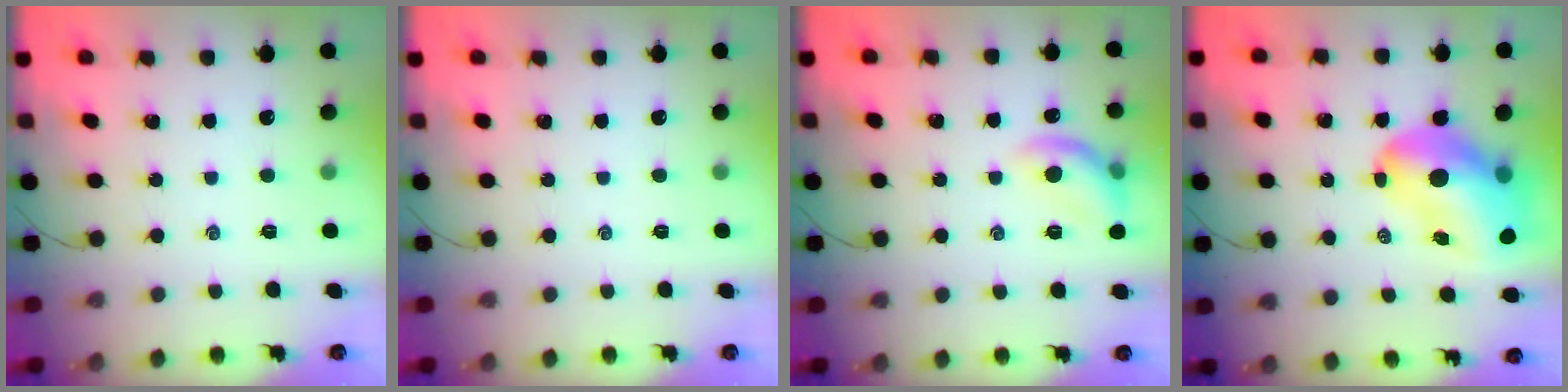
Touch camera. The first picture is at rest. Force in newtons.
{"total": 0.0}
{"total": 11.4, "press": 11.4, "slide": 0.7}
{"total": 16.9, "press": 16.2, "slide": 4.9}